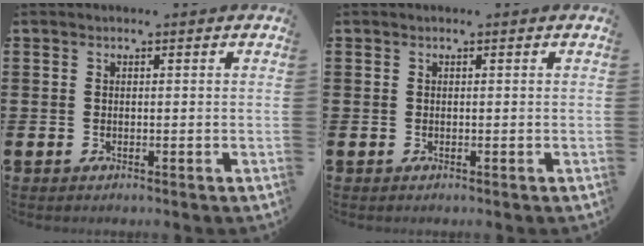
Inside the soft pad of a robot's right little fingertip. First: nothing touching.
{"total": 0.0}